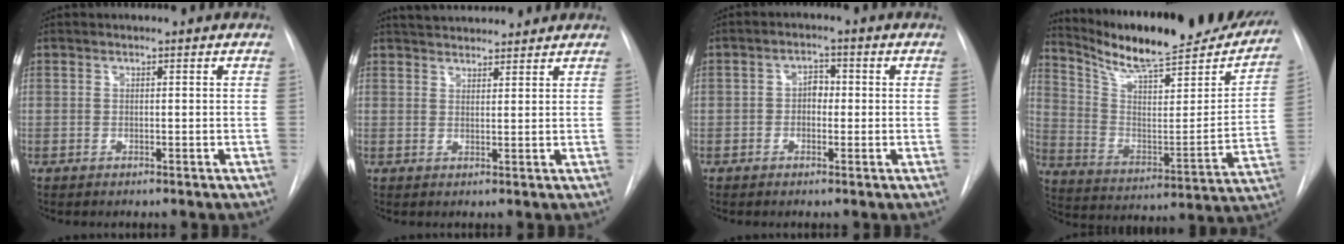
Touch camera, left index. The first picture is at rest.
{"total": 7.6, "force": [7.1, 1.6, 2.4], "torque": [-0.037, 0.025, 0.102]}
{"total": 2.8, "force": [-0.8, 1.8, 1.9], "torque": [-0.027, 0.008, -0.015]}
{"total": 25.6, "force": [22.6, 4.1, 11.3], "torque": [-0.181, -0.066, 0.323]}